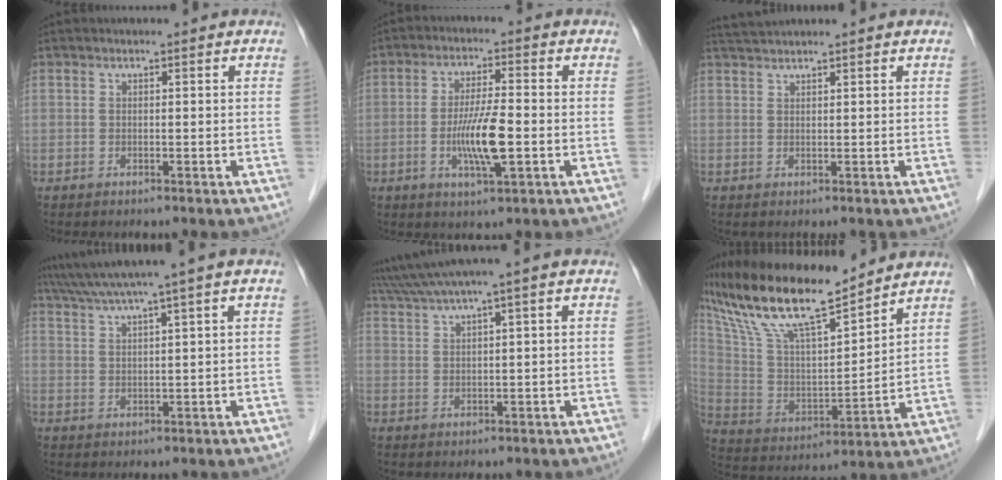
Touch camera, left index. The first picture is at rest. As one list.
[{"total": 7.5, "force": [-1.8, 0.7, 7.2], "torque": [-0.139, -0.008, -0.037]}, {"total": 2.2, "force": [2.1, -0.5, 0.3], "torque": [-0.007, 0.016, 0.045]}, {"total": 6.9, "force": [5.1, -1.7, 4.4], "torque": [-0.076, 0.027, 0.089]}, {"total": 5.1, "force": [3.7, -1.4, 3.3], "torque": [-0.075, 0.022, 0.076]}, {"total": 19.1, "force": [15.3, 2.9, 11.0], "torque": [-0.211, 0.015, 0.285]}]